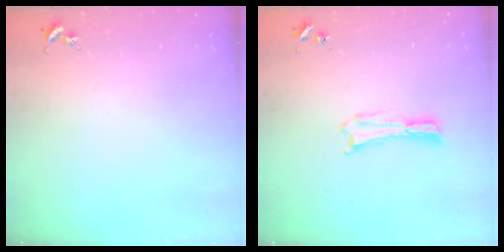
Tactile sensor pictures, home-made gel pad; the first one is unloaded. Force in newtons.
{"total": 0.0}